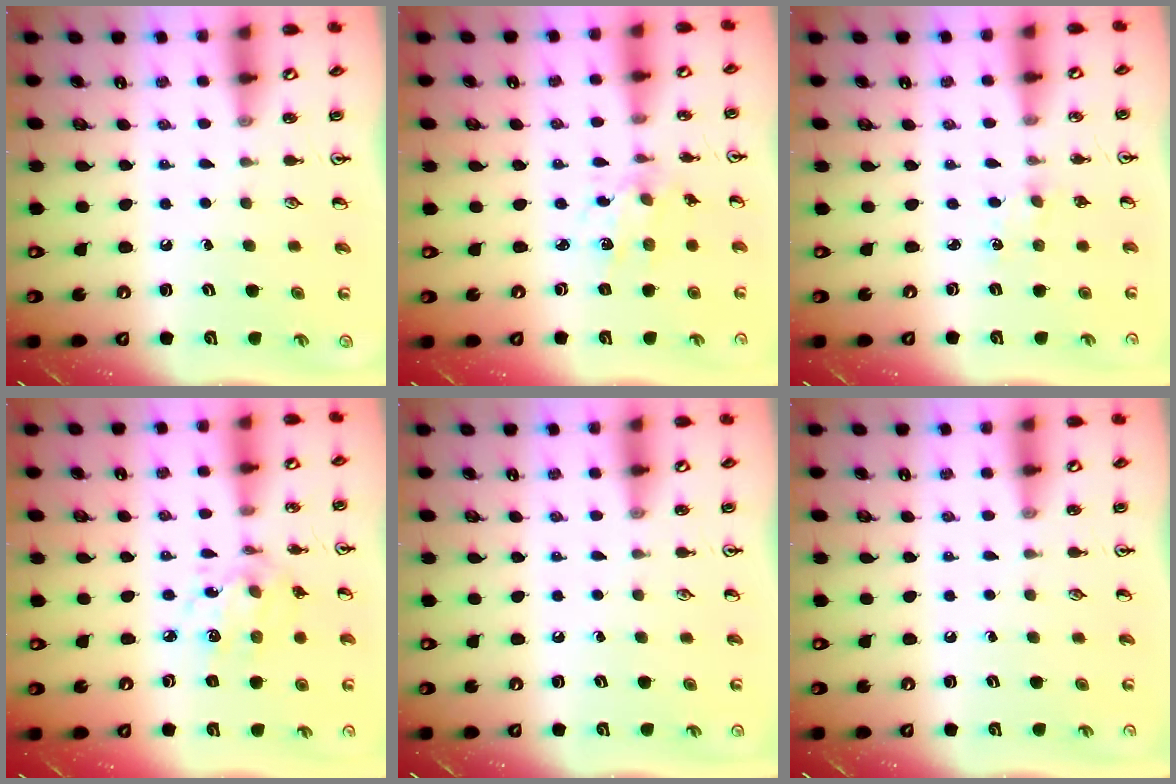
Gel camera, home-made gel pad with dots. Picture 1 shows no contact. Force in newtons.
{"total": 3.0, "press": 2.8, "slide": 0.9}
{"total": 1.3, "press": 1.3, "slide": 0.3}
{"total": 8.2, "press": 8.2, "slide": 0.4}
{"total": 0.0}
{"total": 0.0}